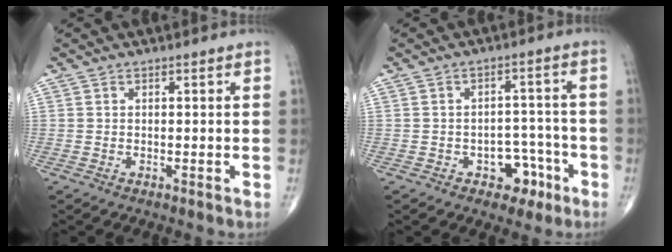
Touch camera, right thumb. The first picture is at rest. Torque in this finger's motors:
{"motor_torque": [0.90, 0.71, 0.18, -0.48, -0.03]}